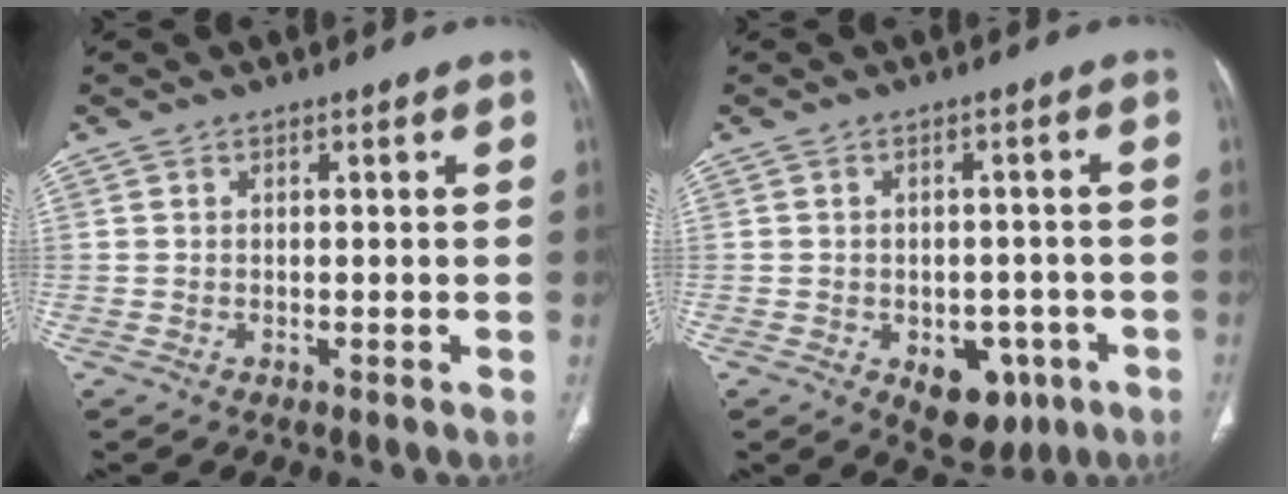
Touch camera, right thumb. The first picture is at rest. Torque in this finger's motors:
{"motor_torque": [2.95, 1.41, 0.77, -0.39, 0.13]}